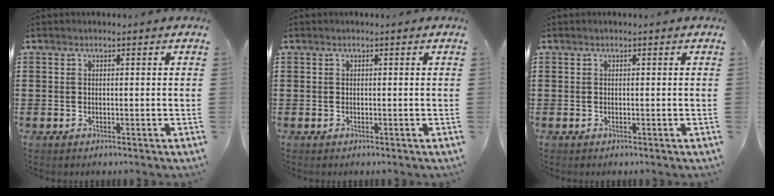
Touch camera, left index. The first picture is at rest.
{"total": 0.0}
{"total": 0.0}